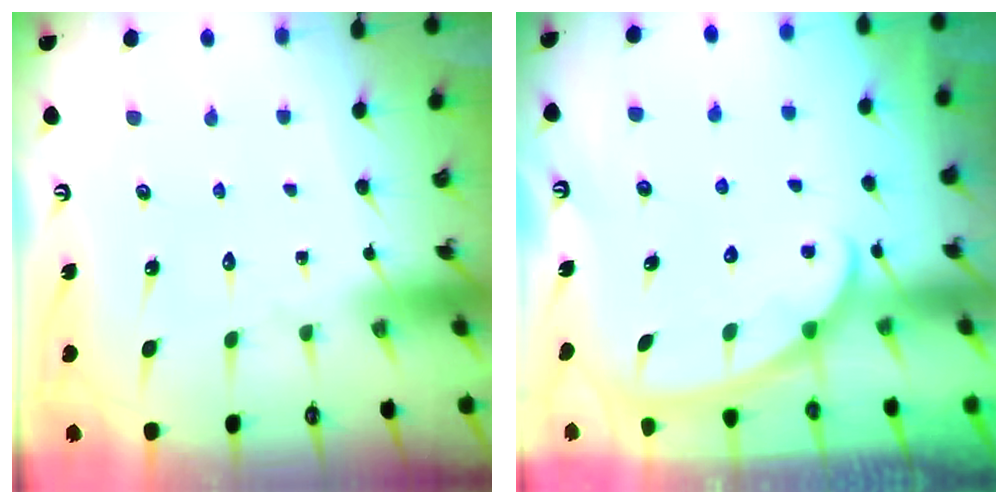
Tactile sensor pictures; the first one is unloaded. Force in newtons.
{"total": 1.7, "press": 1.7, "slide": 0.2}